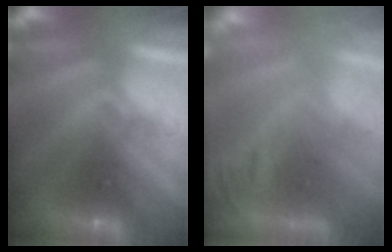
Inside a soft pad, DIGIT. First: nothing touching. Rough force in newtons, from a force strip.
{"total": 5.7}